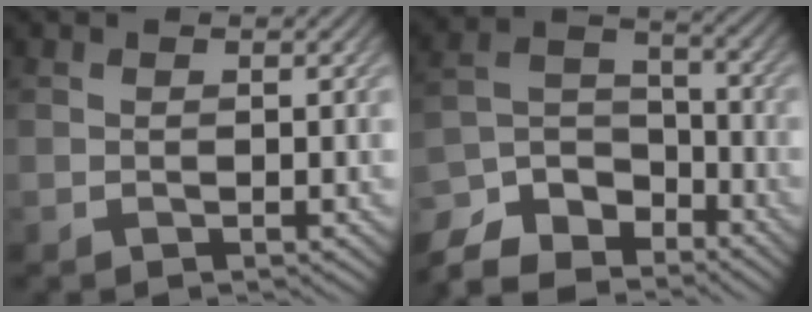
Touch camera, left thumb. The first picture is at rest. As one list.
[{"total": 10.4, "force": [-8.6, 4.5, 3.8], "torque": [-0.107, -0.008, -0.163]}]